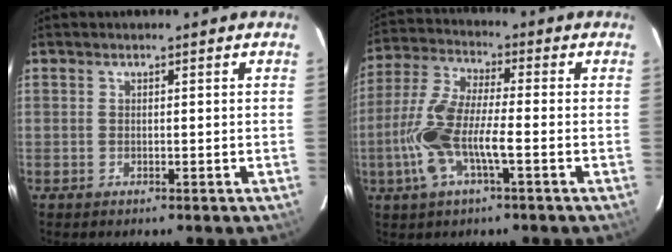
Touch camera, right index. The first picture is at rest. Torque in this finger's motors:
{"motor_torque": [1.43, -0.63, 0.93, 0.21]}